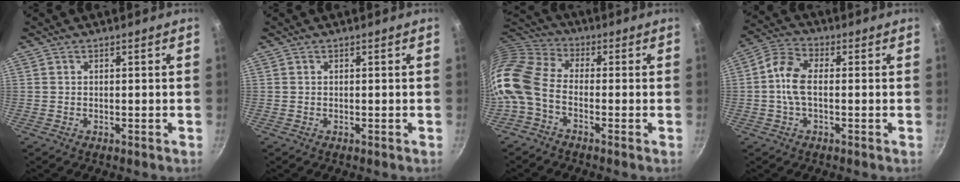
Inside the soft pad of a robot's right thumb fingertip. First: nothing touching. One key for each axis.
{"total": 0.0}
{"total": 10.2, "fx": -3.2, "fy": 6.3, "fz": 7.4, "tx": -0.147, "ty": 0.035, "tz": -0.086}
{"total": 7.2, "fx": -0.4, "fy": 3.9, "fz": 6.0, "tx": -0.129, "ty": 0.029, "tz": -0.021}